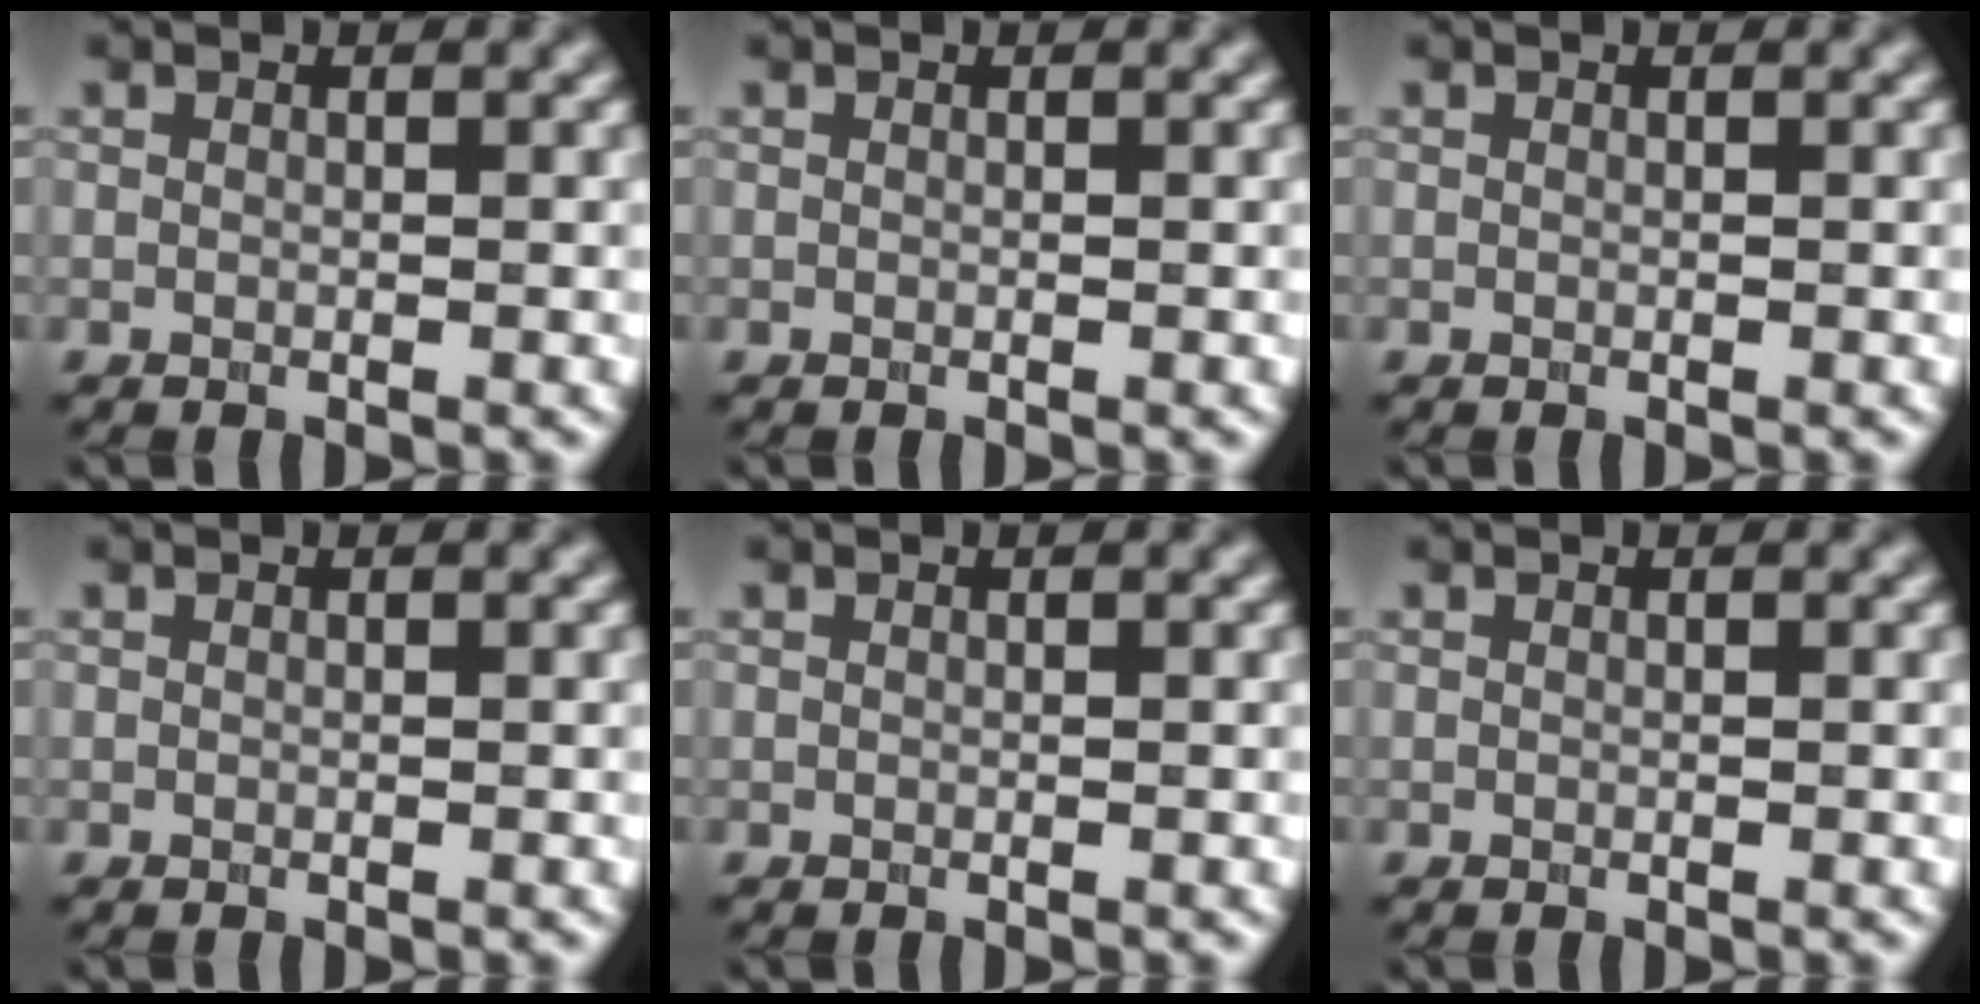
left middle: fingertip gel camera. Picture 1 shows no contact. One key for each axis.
{"total": 0.0}
{"total": 0.0}
{"total": 0.0}
{"total": 0.0}
{"total": 0.0}